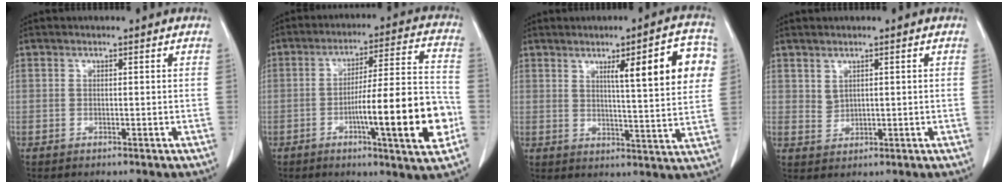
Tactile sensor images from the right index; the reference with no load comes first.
{"total": 16.4, "force": [-4.9, 0.7, 15.6], "torque": [-0.240, 0.001, -0.073]}
{"total": 12.0, "force": [4.3, 1.4, 11.2], "torque": [-0.146, 0.011, 0.055]}
{"total": 1.6, "force": [1.0, 1.0, 0.8], "torque": [-0.014, -0.004, 0.026]}